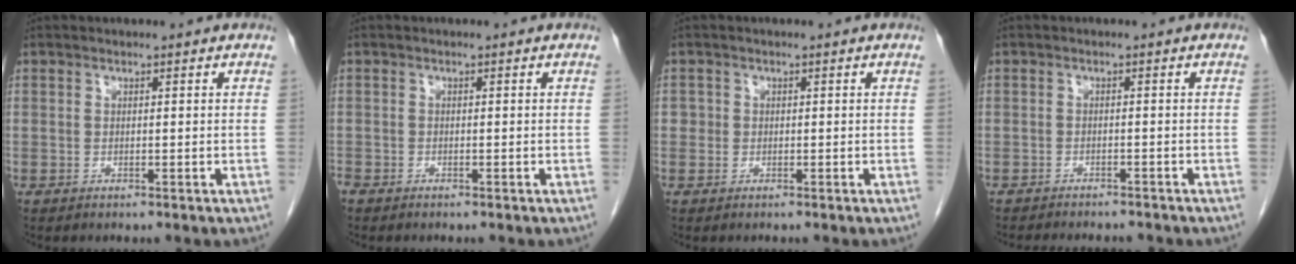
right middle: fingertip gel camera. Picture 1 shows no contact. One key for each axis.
{"total": 1.3, "fx": -1.1, "fy": 0.4, "fz": 0.4, "tx": -0.012, "ty": -0.003, "tz": -0.019}
{"total": 1.2, "fx": -0.2, "fy": 1.1, "fz": 0.0, "tx": 0.005, "ty": 0.006, "tz": -0.006}
{"total": 7.6, "fx": -7.0, "fy": 1.7, "fz": 2.5, "tx": -0.033, "ty": -0.005, "tz": -0.089}